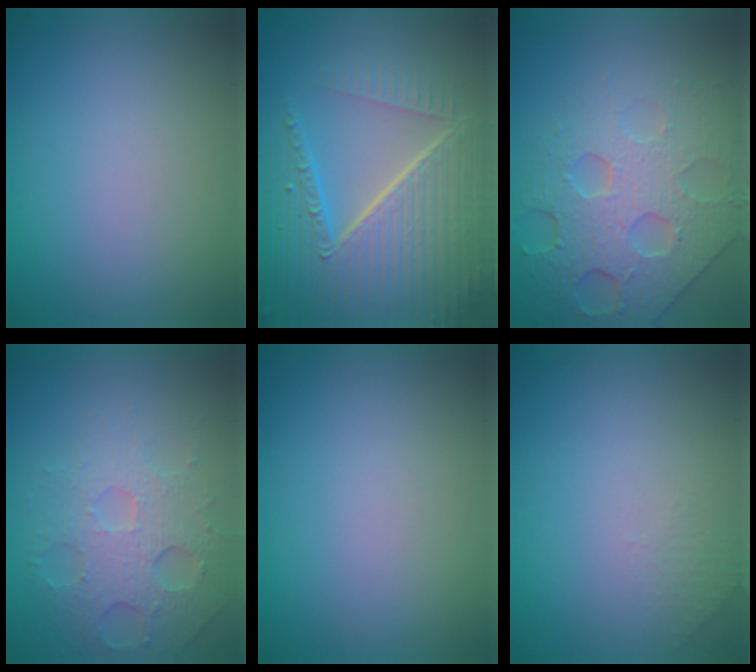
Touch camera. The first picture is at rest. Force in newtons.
{"total": 9.3, "press": 6.1, "slide": 6.9}
{"total": 6.8, "press": 5.4, "slide": 4.2}
{"total": 4.5, "press": 3.8, "slide": 2.3}
{"total": 0.0}
{"total": 1.0, "press": 0.9, "slide": 0.3}